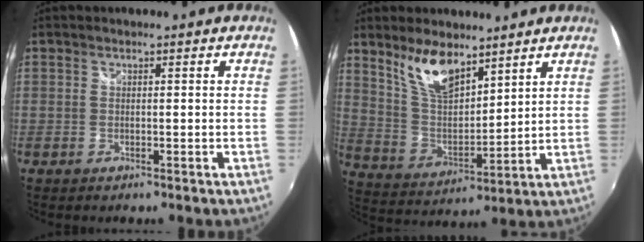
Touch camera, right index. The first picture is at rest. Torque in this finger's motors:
{"motor_torque": [0.71, 0.70, 0.20, 0.12]}